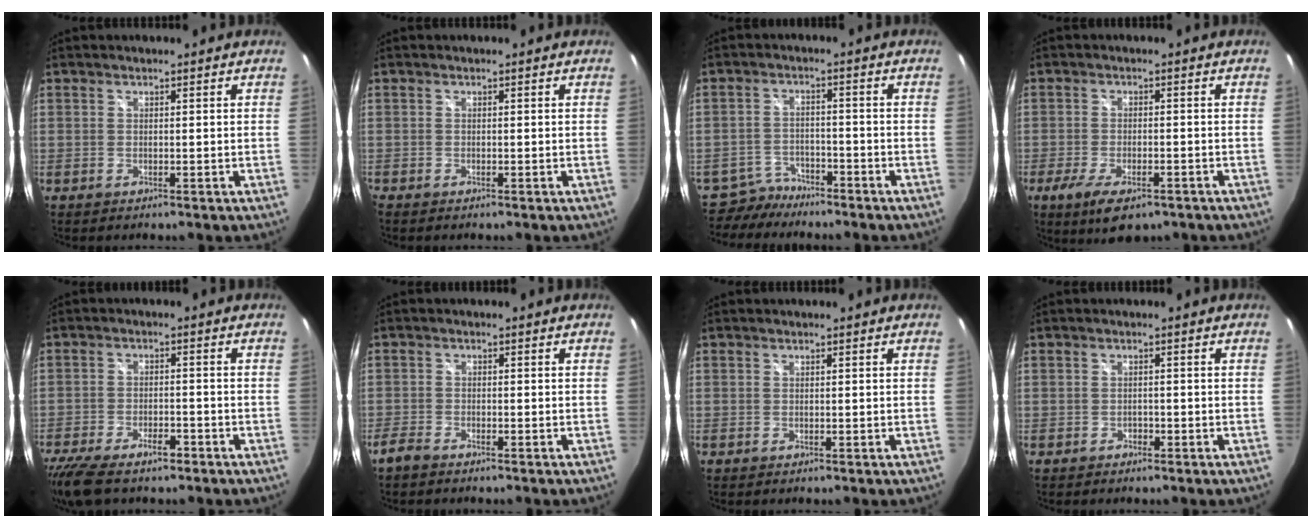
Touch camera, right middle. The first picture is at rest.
{"total": 0.0}
{"total": 5.0, "force": [-4.5, 2.2, -0.1], "torque": [-0.013, 0.009, -0.084]}
{"total": 8.8, "force": [-5.6, 3.3, 6.0], "torque": [-0.131, -0.030, -0.091]}
{"total": 10.5, "force": [-8.1, 3.8, 5.6], "torque": [-0.136, -0.026, -0.139]}
{"total": 2.3, "force": [-2.0, 0.7, 0.8], "torque": [-0.028, -0.003, -0.042]}
{"total": 0.0}
{"total": 1.2, "force": [-0.7, 1.0, -0.1], "torque": [-0.001, 0.004, -0.010]}